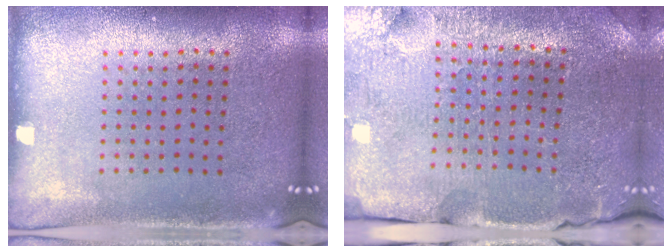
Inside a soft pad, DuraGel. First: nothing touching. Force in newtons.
{"total": 3.6, "press": 3.6, "slide": 0.4}